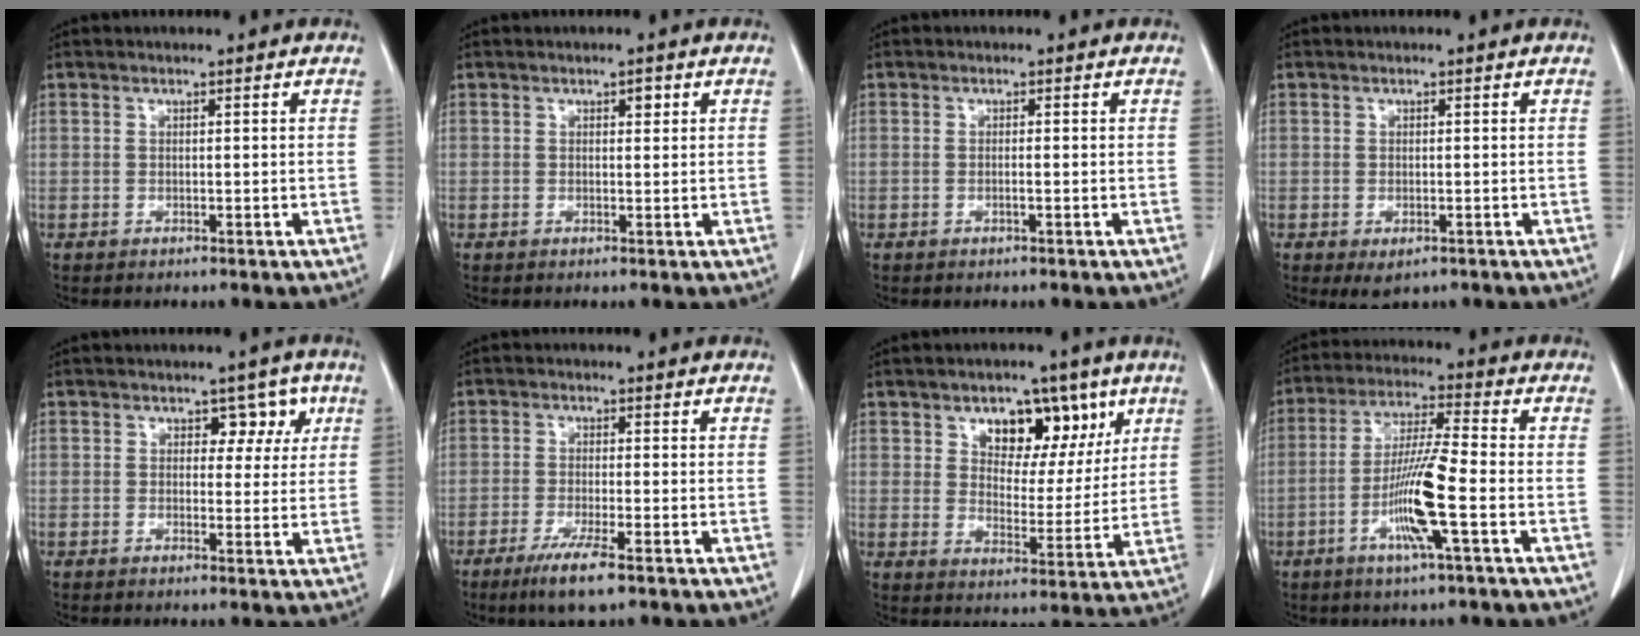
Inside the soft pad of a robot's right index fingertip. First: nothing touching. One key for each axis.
{"total": 1.1, "fx": 0.5, "fy": 0.5, "fz": 0.8, "tx": -0.009, "ty": 0.000, "tz": 0.006}
{"total": 0.6, "fx": -0.3, "fy": -0.1, "fz": 0.6, "tx": -0.009, "ty": 0.002, "tz": -0.004}
{"total": 2.8, "fx": -1.4, "fy": 1.5, "fz": 1.9, "tx": -0.028, "ty": -0.006, "tz": -0.009}
{"total": 3.9, "fx": 1.6, "fy": 2.7, "fz": 2.3, "tx": -0.014, "ty": 0.009, "tz": 0.018}
{"total": 5.9, "fx": -3.6, "fy": 0.4, "fz": 4.6, "tx": -0.091, "ty": -0.016, "tz": -0.064}
{"total": 10.1, "fx": 5.3, "fy": 6.2, "fz": 6.0, "tx": -0.076, "ty": 0.012, "tz": 0.084}
{"total": 10.5, "fx": -3.4, "fy": -0.3, "fz": 10.0, "tx": -0.197, "ty": -0.007, "tz": -0.068}